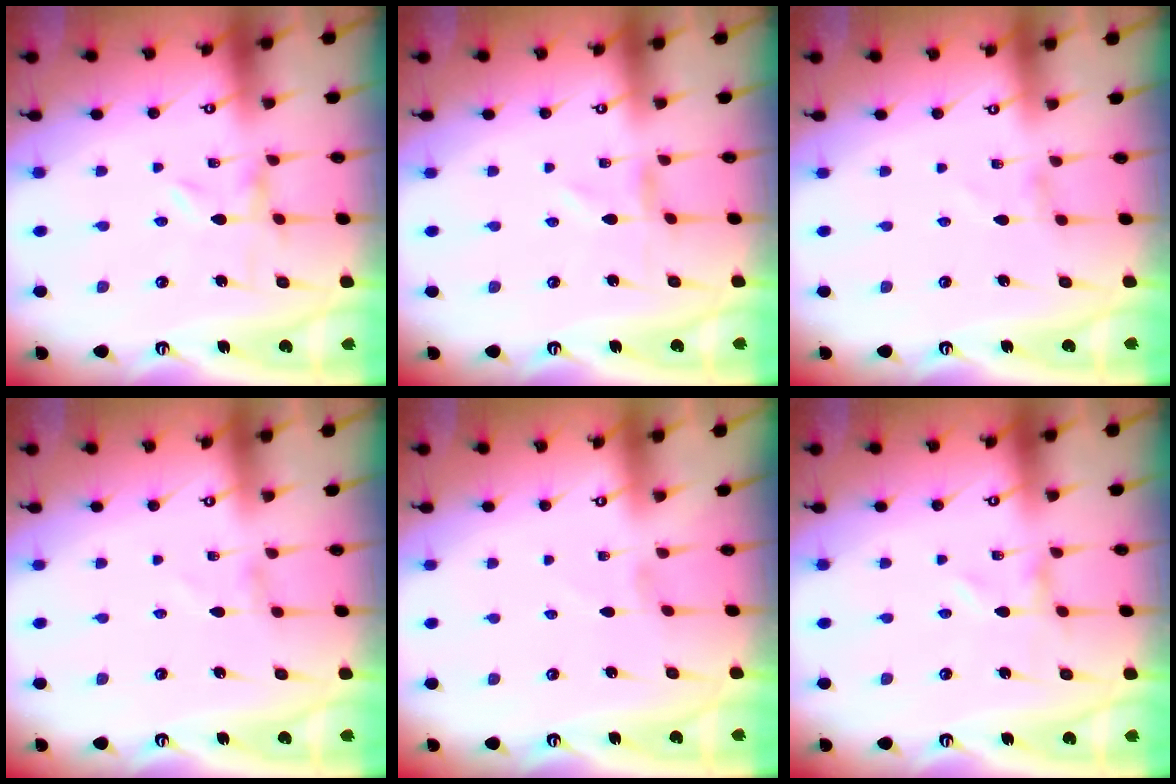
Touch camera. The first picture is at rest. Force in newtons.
{"total": 0.6, "press": 0.6, "slide": 0.2}
{"total": 1.2, "press": 1.2, "slide": 0.1}
{"total": 1.2, "press": 1.2, "slide": 0.1}
{"total": 0.9, "press": 0.9, "slide": 0.1}
{"total": 0.0}